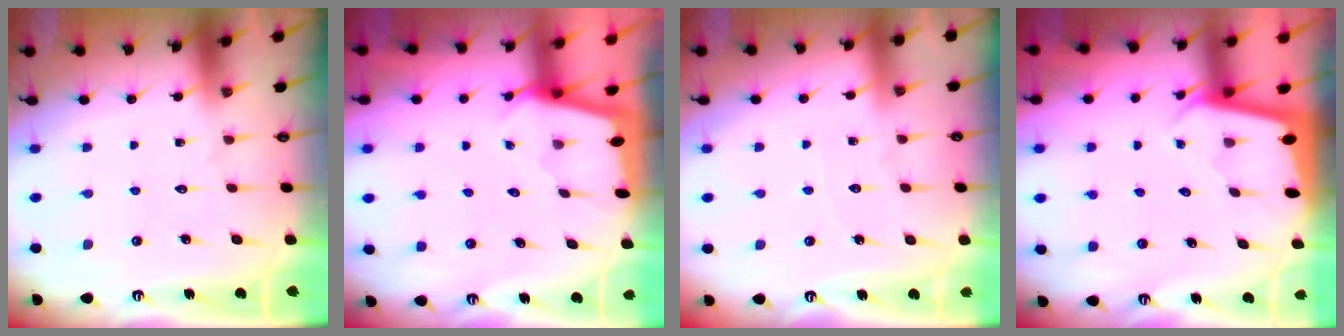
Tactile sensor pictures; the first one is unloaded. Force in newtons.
{"total": 1.8, "press": 1.8, "slide": 0.1}
{"total": 2.4, "press": 2.3, "slide": 0.4}
{"total": 1.9, "press": 1.9, "slide": 0.0}